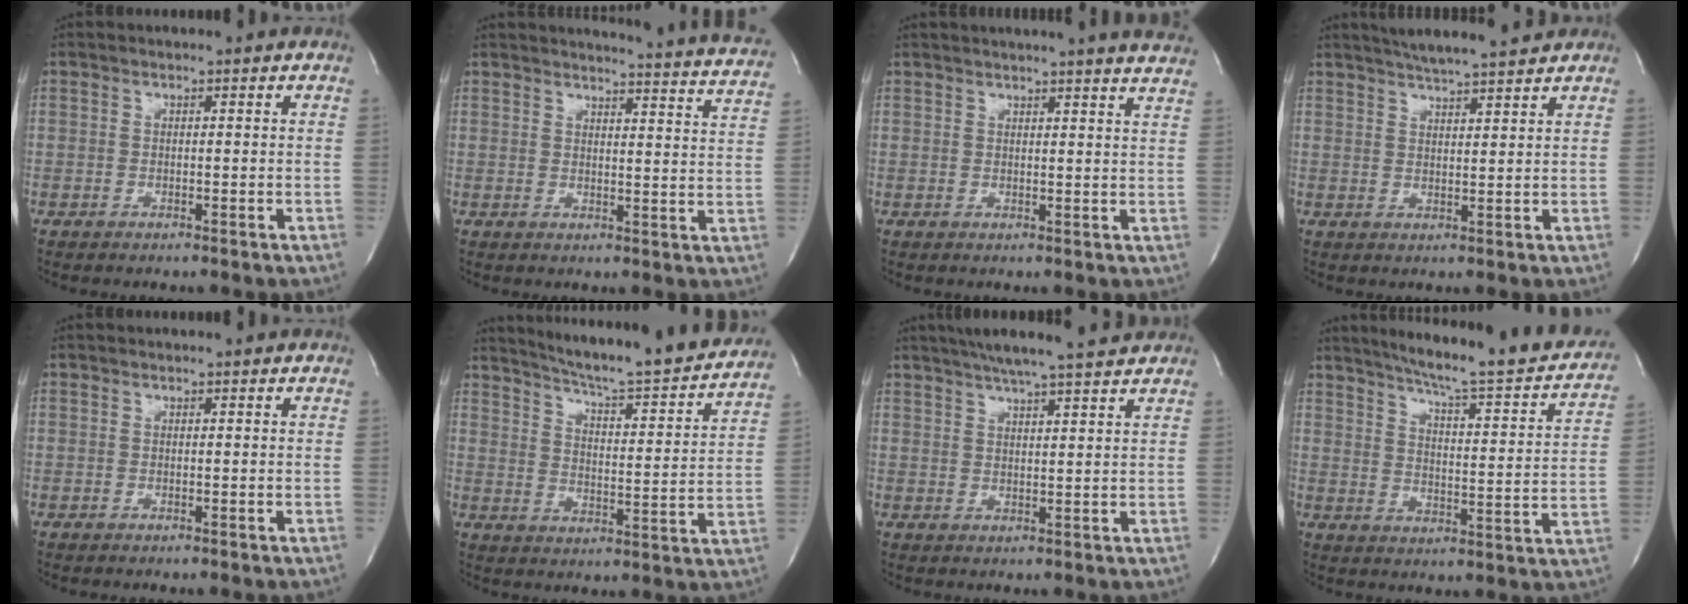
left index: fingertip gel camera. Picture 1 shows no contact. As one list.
[{"total": 20.0, "force": [19.5, 0.4, 4.6], "torque": [-0.061, -0.095, 0.208]}, {"total": 15.4, "force": [14.3, -0.2, 5.8], "torque": [-0.090, -0.023, 0.163]}, {"total": 9.4, "force": [8.5, 0.5, 4.1], "torque": [-0.069, 0.011, 0.119]}, {"total": 0.0}, {"total": 21.9, "force": [20.1, 1.0, 8.8], "torque": [-0.135, -0.052, 0.263]}, {"total": 11.4, "force": [9.9, 0.0, 5.6], "torque": [-0.094, 0.013, 0.135]}, {"total": 22.9, "force": [19.7, 2.5, 11.3], "torque": [-0.164, -0.036, 0.246]}]